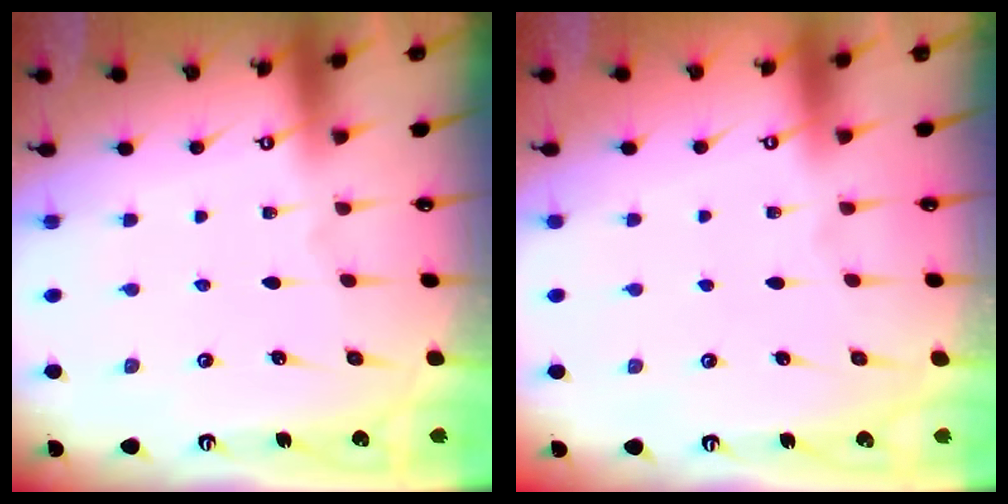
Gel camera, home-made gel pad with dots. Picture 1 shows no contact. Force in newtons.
{"total": 0.0}